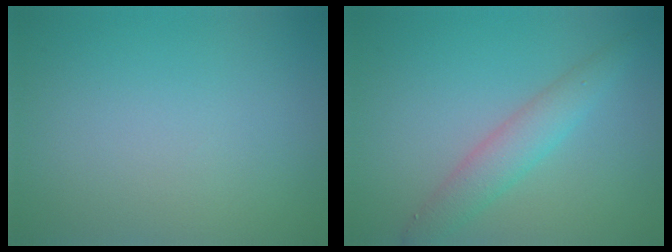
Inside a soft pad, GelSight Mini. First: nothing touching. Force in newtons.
{"total": 3.1, "press": 3.1, "slide": 0.1}